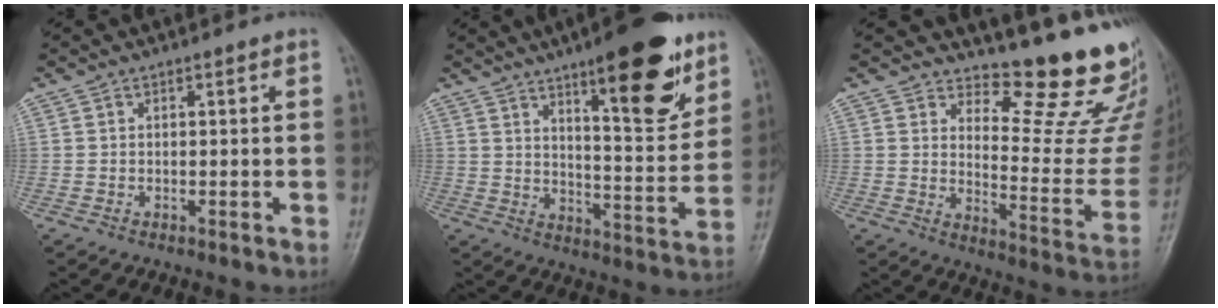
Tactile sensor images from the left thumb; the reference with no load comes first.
{"total": 17.4, "force": [10.4, 5.0, 13.1], "torque": [-0.152, -0.062, 0.158]}
{"total": 16.5, "force": [15.2, 3.0, 5.8], "torque": [-0.037, -0.181, 0.186]}